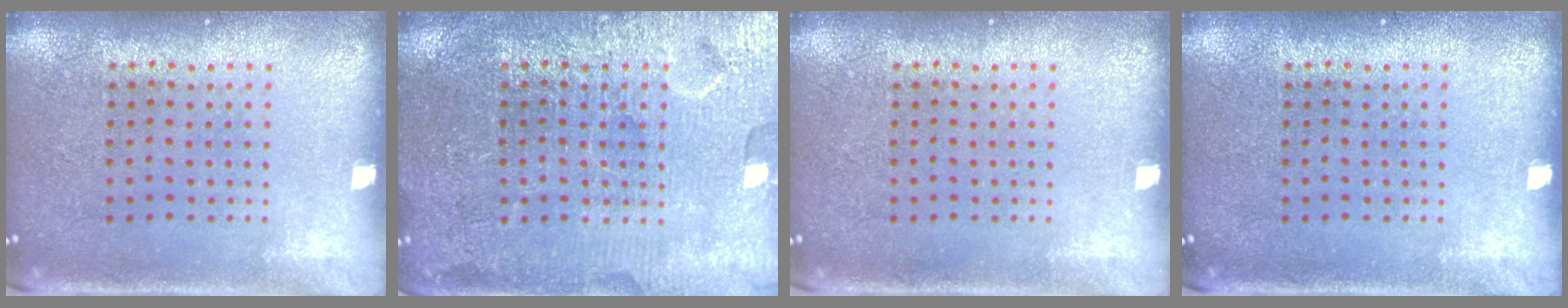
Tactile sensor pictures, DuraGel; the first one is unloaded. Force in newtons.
{"total": 4.0, "press": 4.0, "slide": 0.4}
{"total": 0.0}
{"total": 0.0}